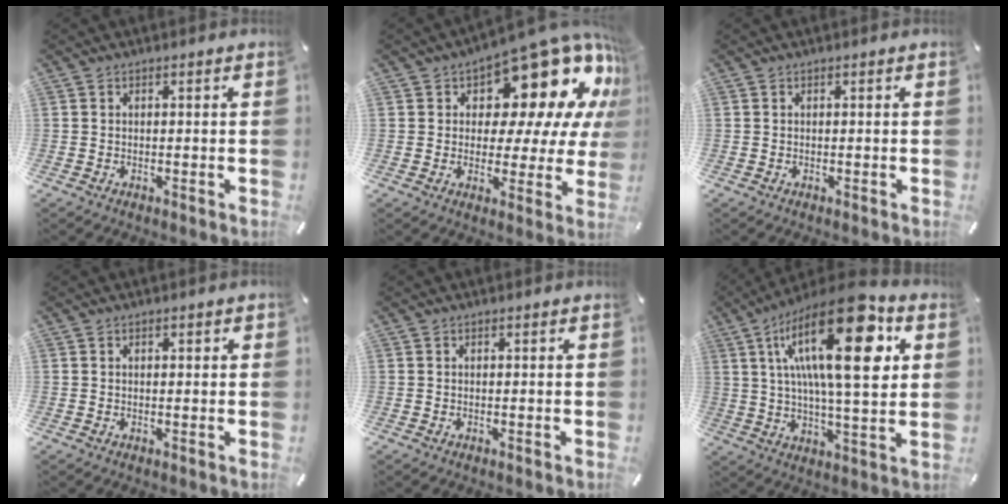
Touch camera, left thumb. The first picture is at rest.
{"total": 17.9, "force": [10.6, 9.3, 11.0], "torque": [-0.145, -0.092, 0.175]}
{"total": 0.0}
{"total": 0.9, "force": [0.2, 0.5, 0.7], "torque": [-0.013, 0.004, 0.002]}
{"total": 0.0}
{"total": 27.1, "force": [9.4, 9.3, 23.7], "torque": [-0.410, -0.036, 0.133]}